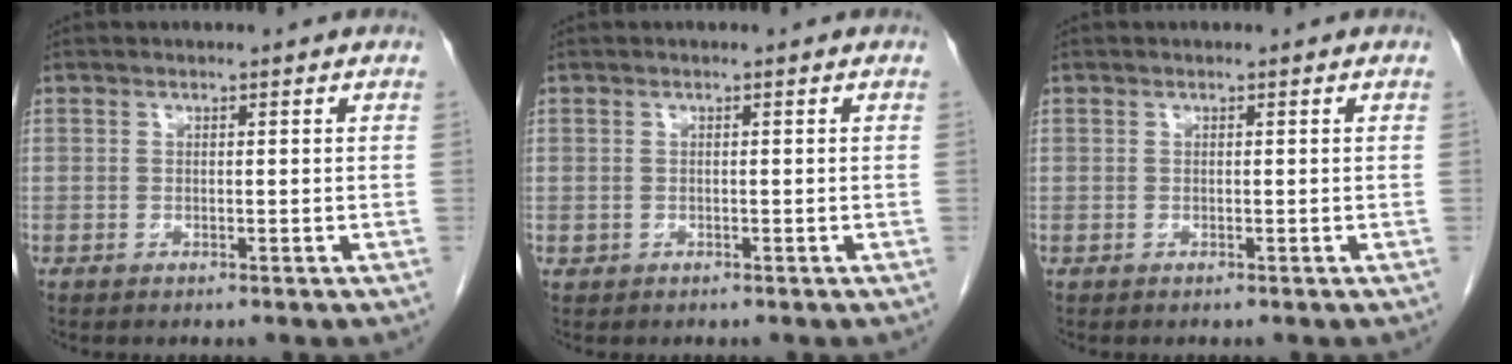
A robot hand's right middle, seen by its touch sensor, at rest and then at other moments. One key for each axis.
{"total": 0.5, "fx": -0.2, "fy": 0.5, "fz": 0.1, "tx": -0.002, "ty": 0.004, "tz": -0.002}
{"total": 0.0}